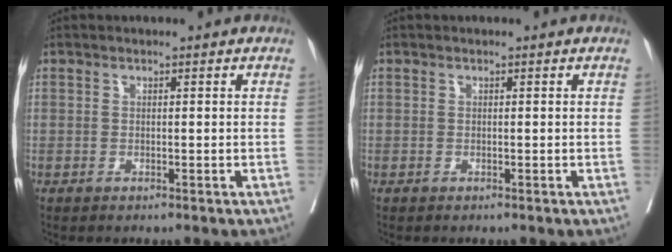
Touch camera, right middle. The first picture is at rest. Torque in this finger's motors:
{"motor_torque": [0.26, -0.36, 0.00, 0.01]}